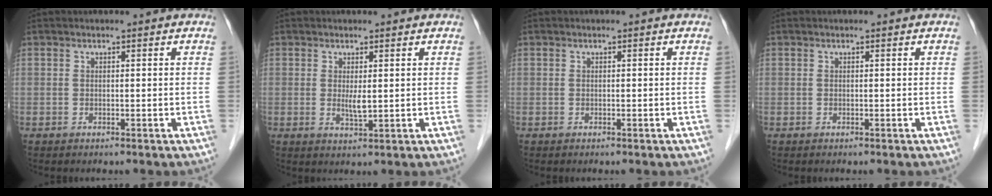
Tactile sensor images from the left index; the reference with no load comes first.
{"total": 2.0, "force": [0.2, 0.4, 2.0], "torque": [-0.041, -0.009, 0.008]}
{"total": 0.0}
{"total": 0.0}